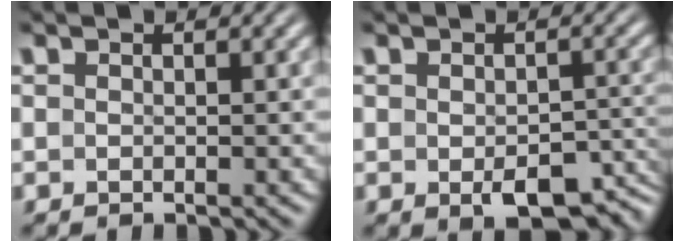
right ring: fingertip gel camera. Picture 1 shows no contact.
{"total": 4.5, "force": [-2.9, 1.7, 2.9], "torque": [-0.035, -0.018, -0.036]}